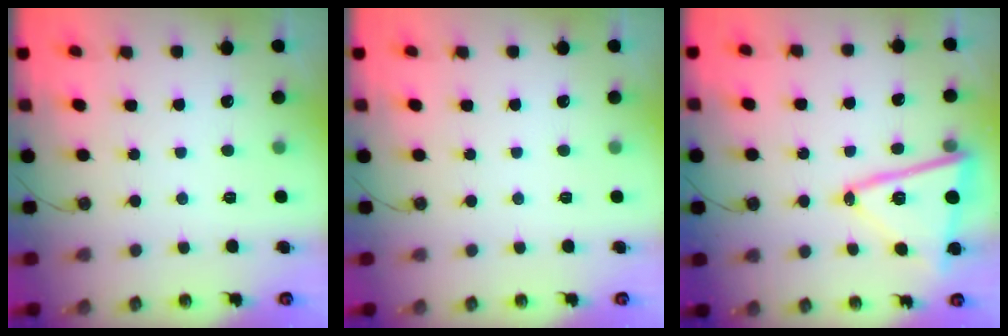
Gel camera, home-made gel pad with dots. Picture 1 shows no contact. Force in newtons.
{"total": 0.0}
{"total": 15.6, "press": 15.5, "slide": 1.7}